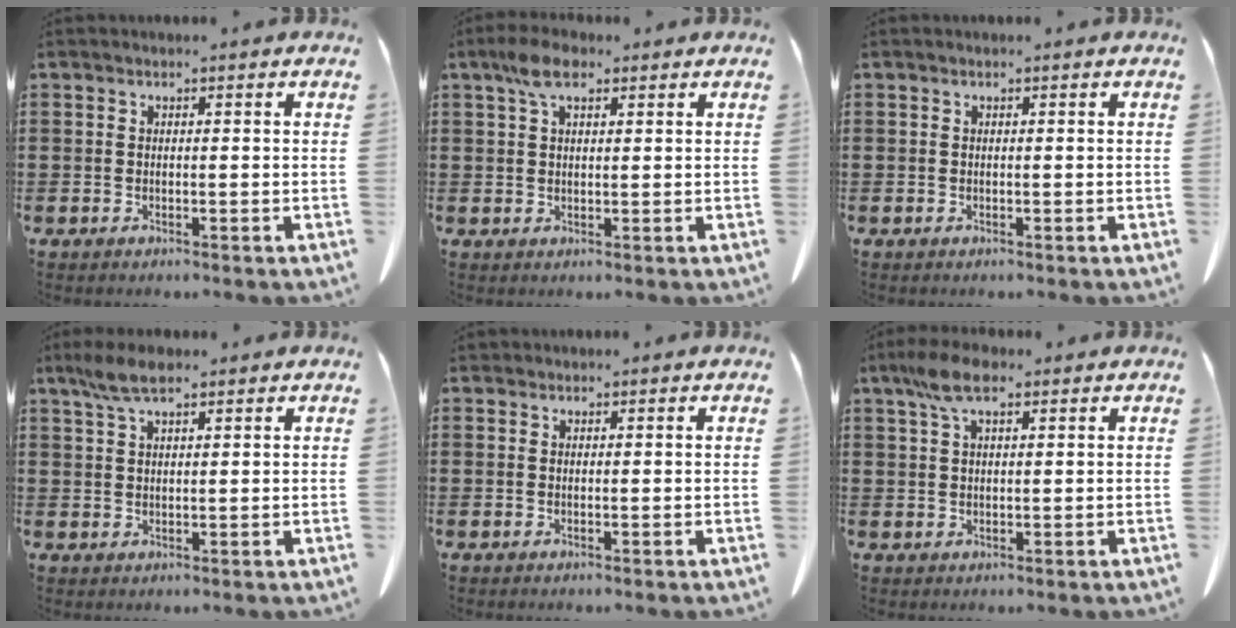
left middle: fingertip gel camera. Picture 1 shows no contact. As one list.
[{"total": 4.9, "force": [2.8, 1.8, 3.6], "torque": [-0.078, 0.006, 0.052]}, {"total": 0.0}, {"total": 4.7, "force": [3.0, 1.3, 3.4], "torque": [-0.074, 0.002, 0.055]}, {"total": 0.5, "force": [0.4, 0.3, 0.1], "torque": [-0.005, 0.000, 0.010]}, {"total": 5.9, "force": [3.1, 1.9, 4.6], "torque": [-0.096, 0.006, 0.057]}]